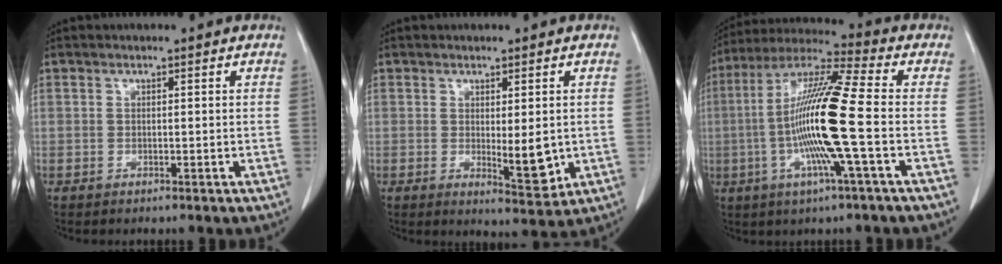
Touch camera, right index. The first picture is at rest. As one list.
[{"total": 5.4, "force": [-0.4, 1.6, 5.2], "torque": [-0.070, -0.013, 0.002]}, {"total": 15.9, "force": [-2.7, -0.5, 15.7], "torque": [-0.307, -0.003, -0.065]}]